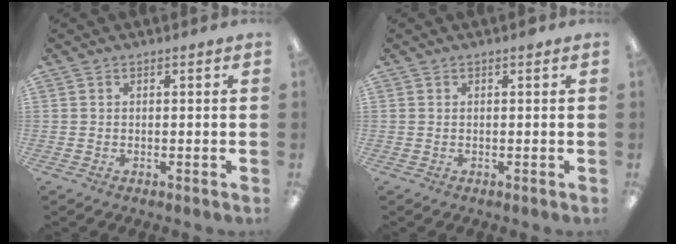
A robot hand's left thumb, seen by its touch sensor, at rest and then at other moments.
{"total": 0.0}